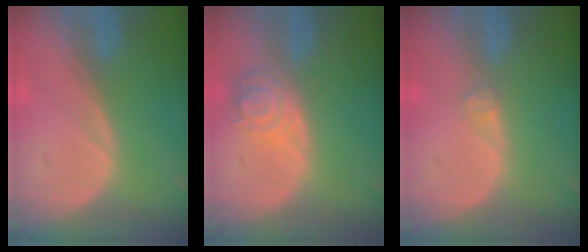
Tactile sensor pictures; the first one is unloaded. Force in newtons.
{"total": 5.0, "press": 4.4, "slide": 2.3}
{"total": 1.3, "press": 1.1, "slide": 0.7}